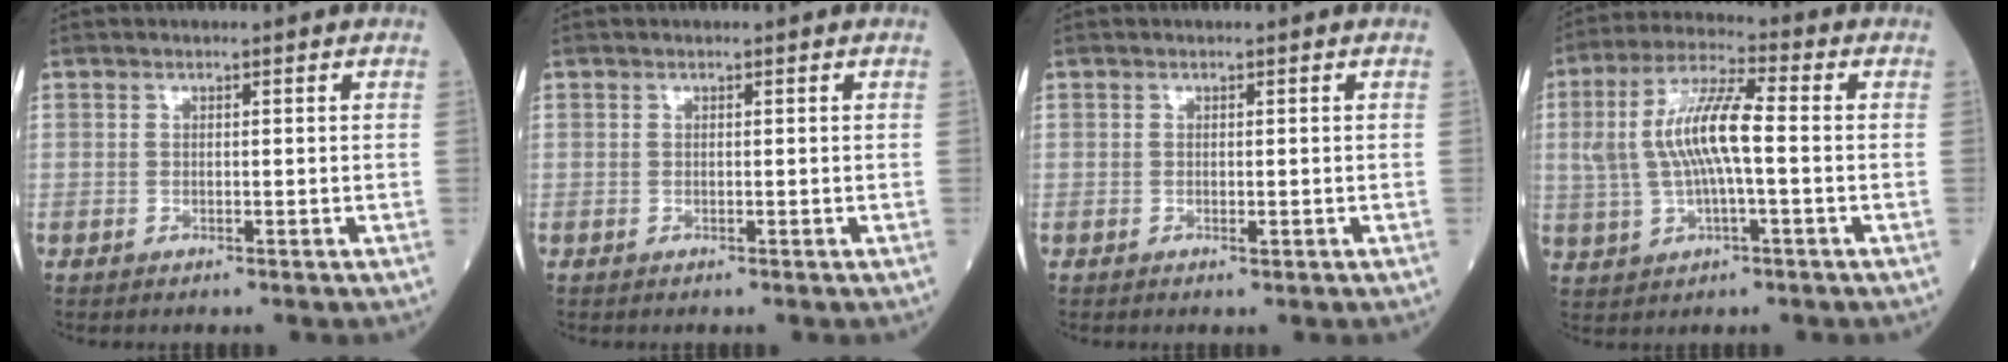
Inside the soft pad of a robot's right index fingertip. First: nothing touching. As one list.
[{"total": 0.0}, {"total": 0.6, "force": [-0.2, 0.2, 0.5], "torque": [-0.005, -0.002, -0.003]}, {"total": 11.0, "force": [0.3, 2.6, 10.6], "torque": [-0.222, 0.019, 0.006]}]